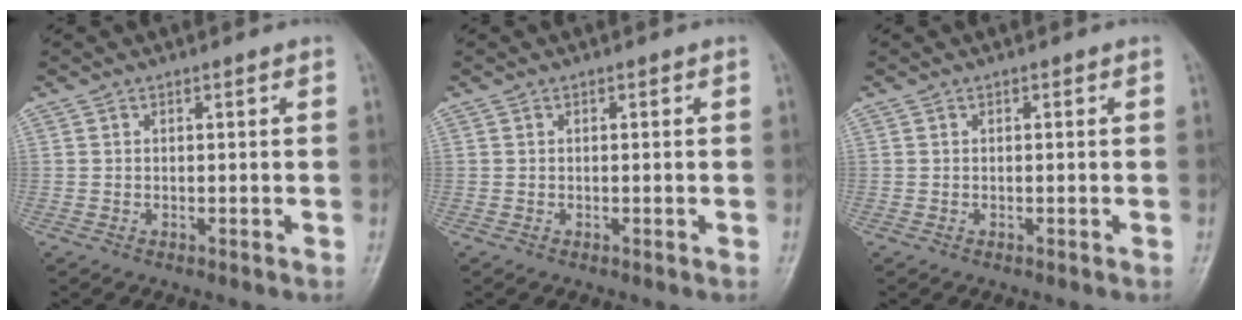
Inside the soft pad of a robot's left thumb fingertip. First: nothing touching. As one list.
[{"total": 0.0}, {"total": 0.0}]